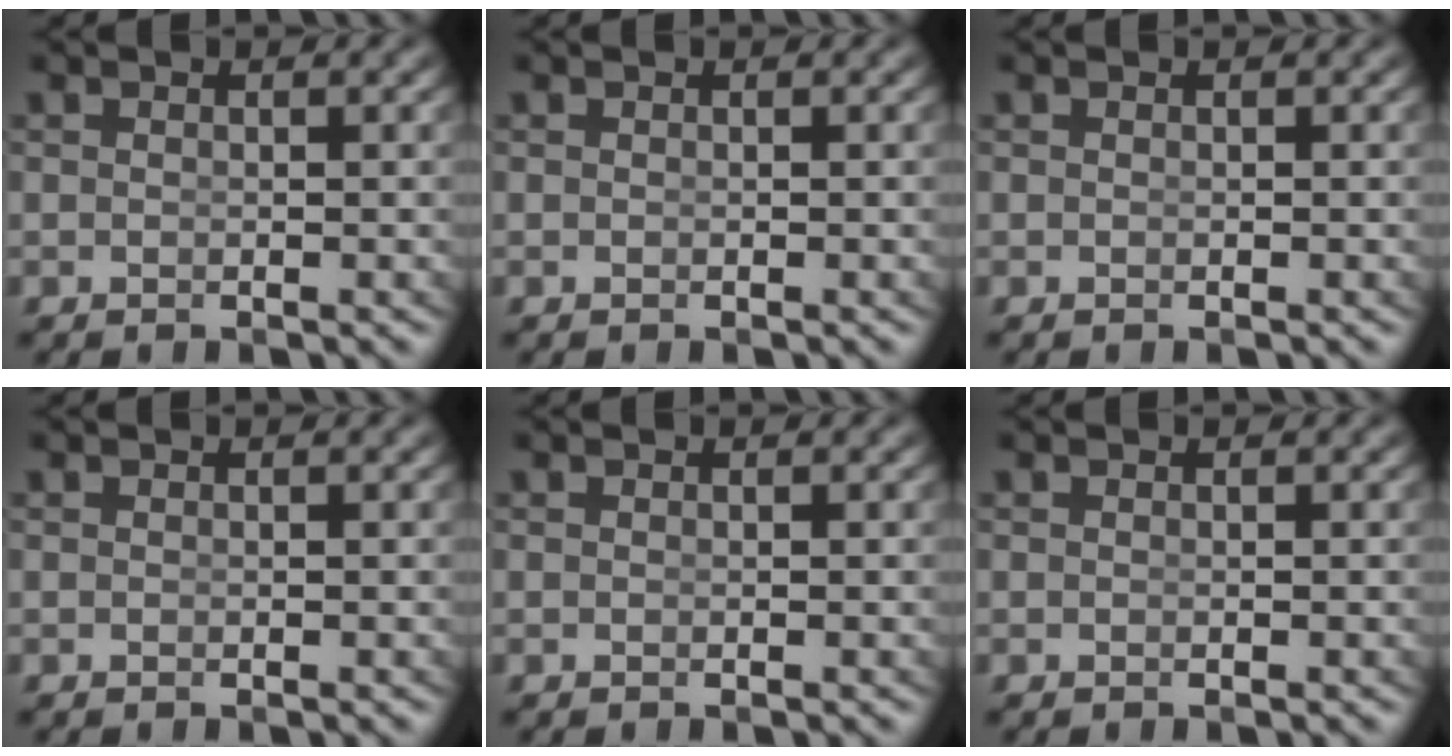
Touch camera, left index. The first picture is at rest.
{"total": 0.0}
{"total": 1.1, "force": [-0.2, -1.0, -0.5], "torque": [0.011, -0.015, 0.010]}
{"total": 0.0}
{"total": 1.1, "force": [-0.2, -1.0, -0.5], "torque": [0.011, -0.015, 0.009]}
{"total": 0.0}